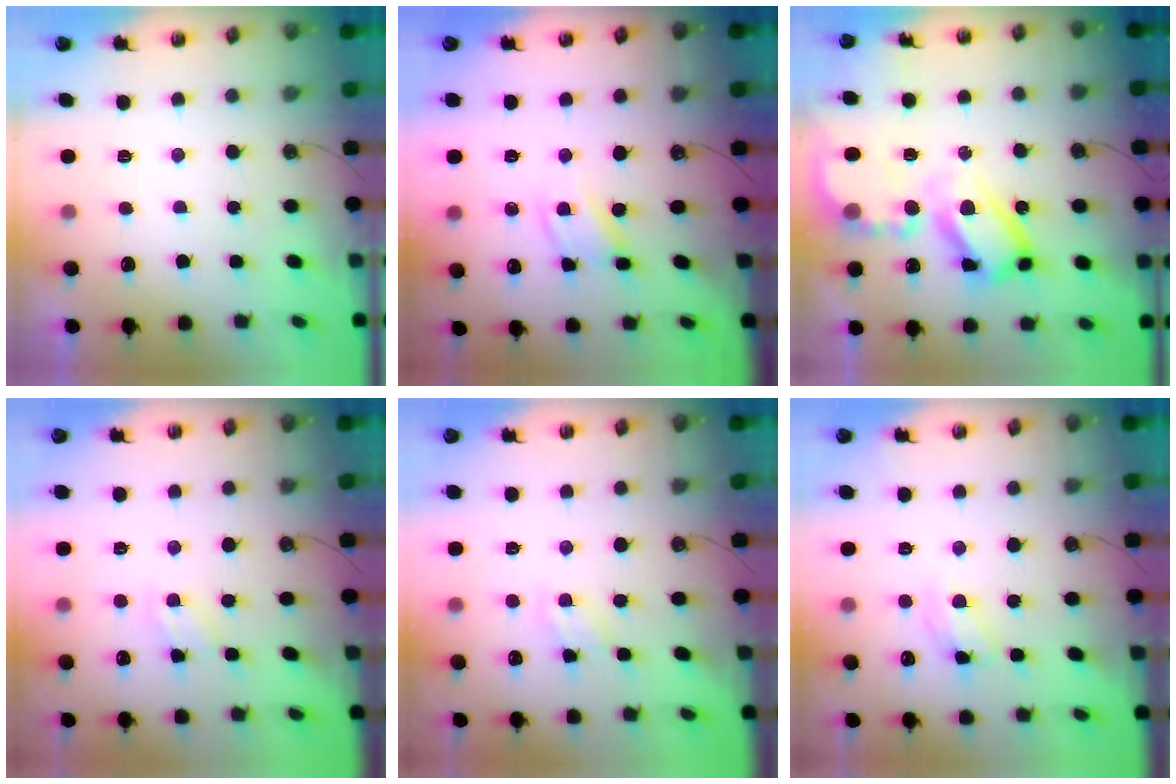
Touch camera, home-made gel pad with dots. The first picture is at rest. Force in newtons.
{"total": 5.2, "press": 5.2, "slide": 0.3}
{"total": 18.7, "press": 18.6, "slide": 1.7}
{"total": 2.1, "press": 2.1, "slide": 0.3}
{"total": 2.1, "press": 2.1, "slide": 0.3}
{"total": 9.5, "press": 9.5, "slide": 0.6}